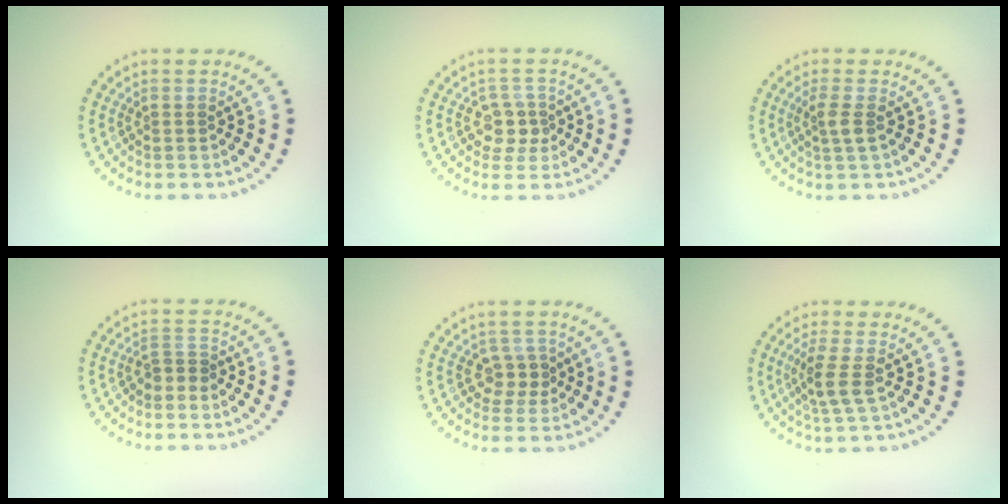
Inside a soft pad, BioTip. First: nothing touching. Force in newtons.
{"total": 2.4, "press": 2.1, "slide": 1.0}
{"total": 1.6, "press": 1.5, "slide": 0.7}
{"total": 1.3, "press": 1.0, "slide": 0.8}
{"total": 2.1, "press": 1.9, "slide": 1.0}
{"total": 2.6, "press": 2.1, "slide": 1.5}